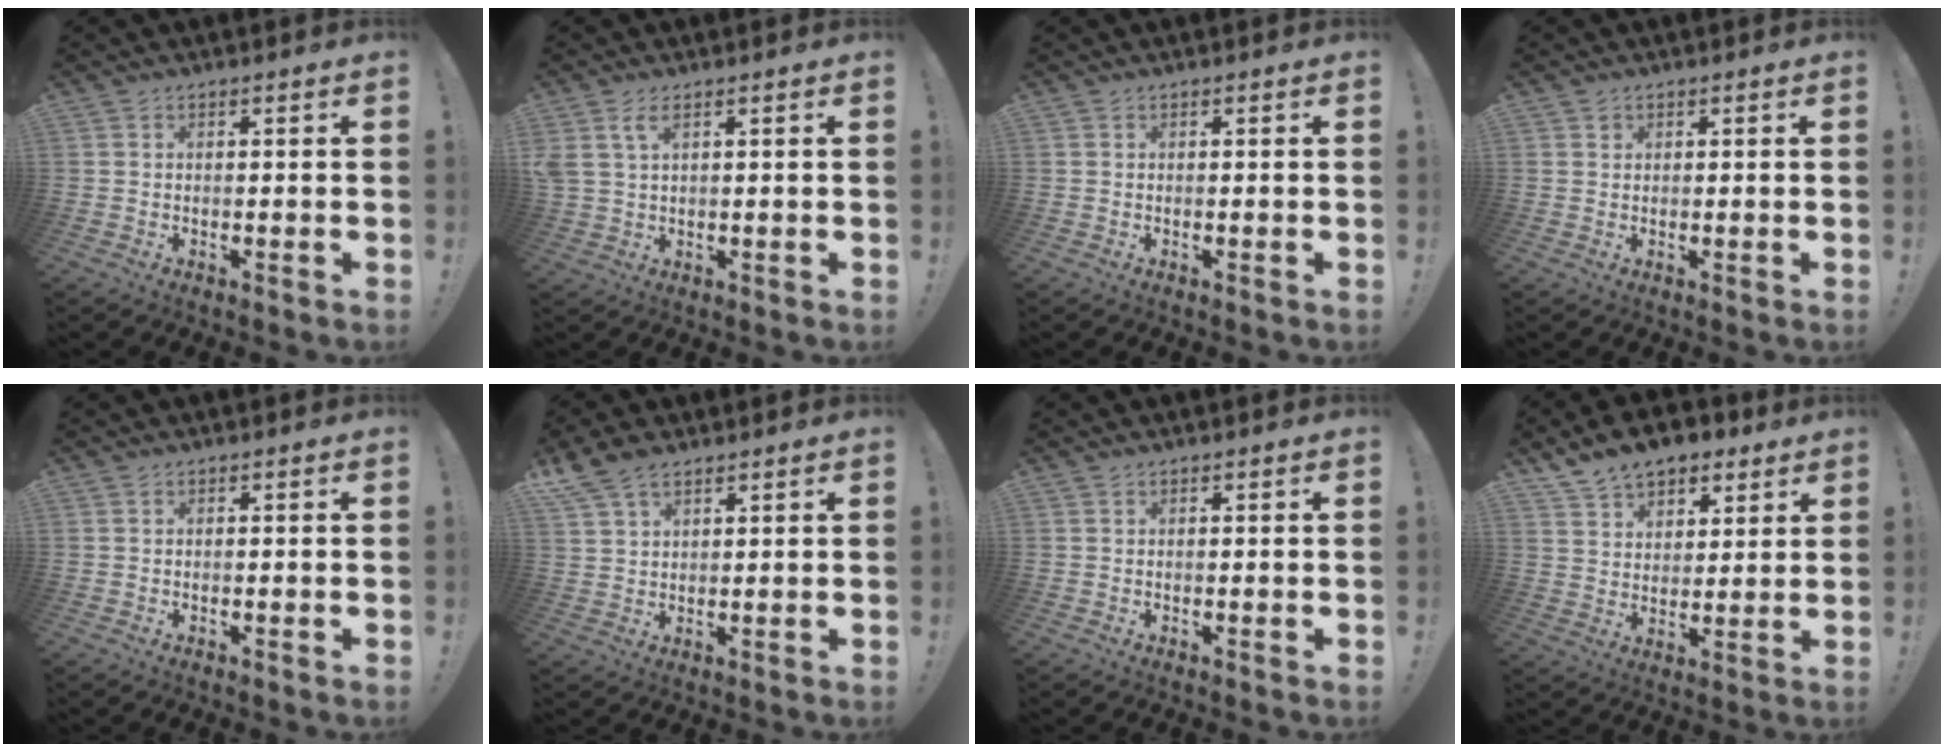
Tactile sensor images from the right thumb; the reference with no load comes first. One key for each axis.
{"total": 4.5, "fx": 2.3, "fy": 2.0, "fz": 3.3, "tx": -0.070, "ty": -0.002, "tz": 0.041}
{"total": 0.0}
{"total": 1.0, "fx": 0.6, "fy": 0.7, "fz": 0.2, "tx": 0.005, "ty": -0.002, "tz": 0.011}
{"total": 0.0}
{"total": 7.4, "fx": 5.4, "fy": 3.5, "fz": 3.7, "tx": -0.074, "ty": -0.018, "tz": 0.107}
{"total": 0.0}
{"total": 10.9, "fx": 8.2, "fy": 6.3, "fz": 3.4, "tx": -0.061, "ty": -0.049, "tz": 0.159}